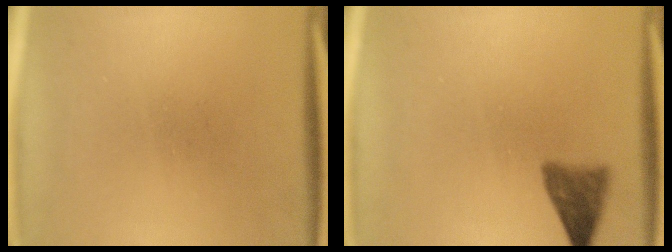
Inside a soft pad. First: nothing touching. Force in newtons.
{"total": 3.5}